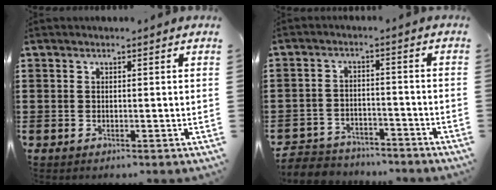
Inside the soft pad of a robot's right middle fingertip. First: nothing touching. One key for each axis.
{"total": 4.0, "fx": -3.9, "fy": 0.9, "fz": -0.2, "tx": -0.009, "ty": 0.004, "tz": -0.087}